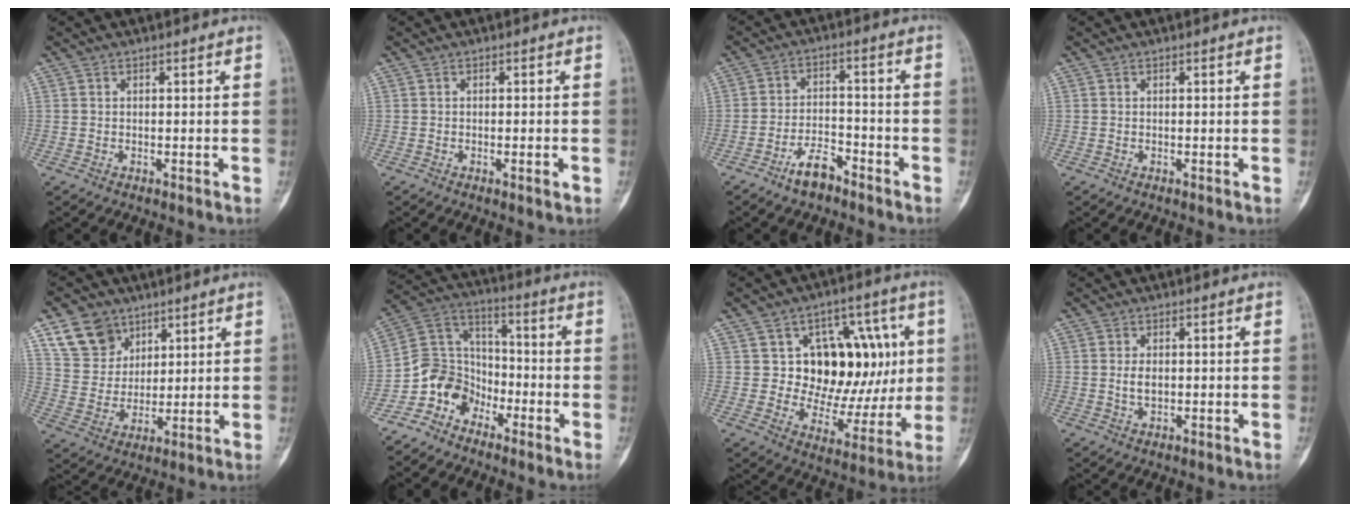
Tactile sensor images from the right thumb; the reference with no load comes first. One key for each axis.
{"total": 1.4, "fx": -0.5, "fy": 0.2, "fz": 1.2, "tx": -0.017, "ty": 0.002, "tz": -0.006}
{"total": 5.9, "fx": -4.3, "fy": 2.5, "fz": 3.0, "tx": -0.044, "ty": 0.033, "tz": -0.079}
{"total": 0.0}
{"total": 10.5, "fx": 6.3, "fy": 7.8, "fz": 3.1, "tx": -0.031, "ty": -0.031, "tz": 0.128}
{"total": 10.1, "fx": -6.2, "fy": 7.6, "fz": 2.4, "tx": -0.019, "ty": 0.080, "tz": -0.132}
{"total": 19.2, "fx": 3.5, "fy": 12.9, "fz": 13.9, "tx": -0.122, "ty": 0.002, "tz": 0.066}
{"total": 2.5, "fx": 0.1, "fy": 1.5, "fz": 2.0, "tx": -0.034, "ty": -0.002, "tz": 0.004}